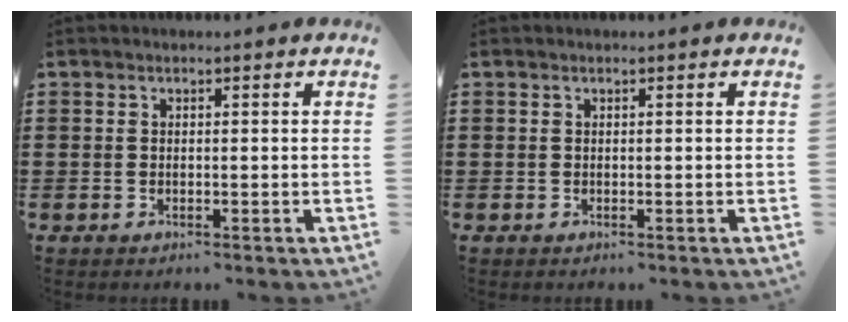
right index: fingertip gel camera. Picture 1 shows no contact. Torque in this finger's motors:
{"motor_torque": [-0.23, 0.83, 0.00, 0.00]}